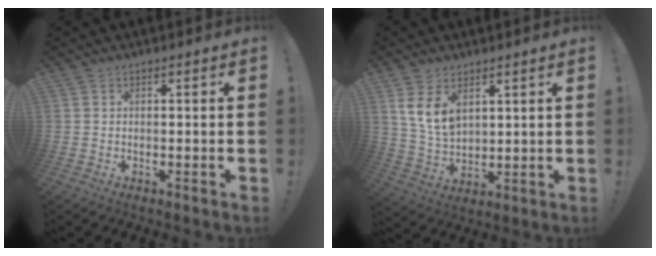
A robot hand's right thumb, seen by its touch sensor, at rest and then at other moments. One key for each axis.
{"total": 9.0, "fx": 4.6, "fy": 5.7, "fz": 5.3, "tx": -0.097, "ty": -0.021, "tz": 0.090}